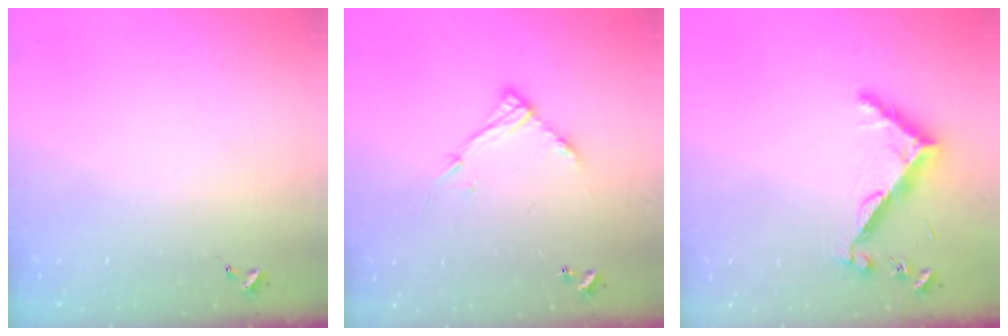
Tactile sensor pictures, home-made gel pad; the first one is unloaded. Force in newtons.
{"total": 12.2, "press": 12.1, "slide": 0.9}
{"total": 8.0, "press": 7.9, "slide": 0.4}